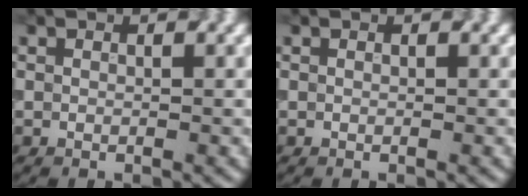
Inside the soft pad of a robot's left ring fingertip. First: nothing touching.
{"total": 0.0}